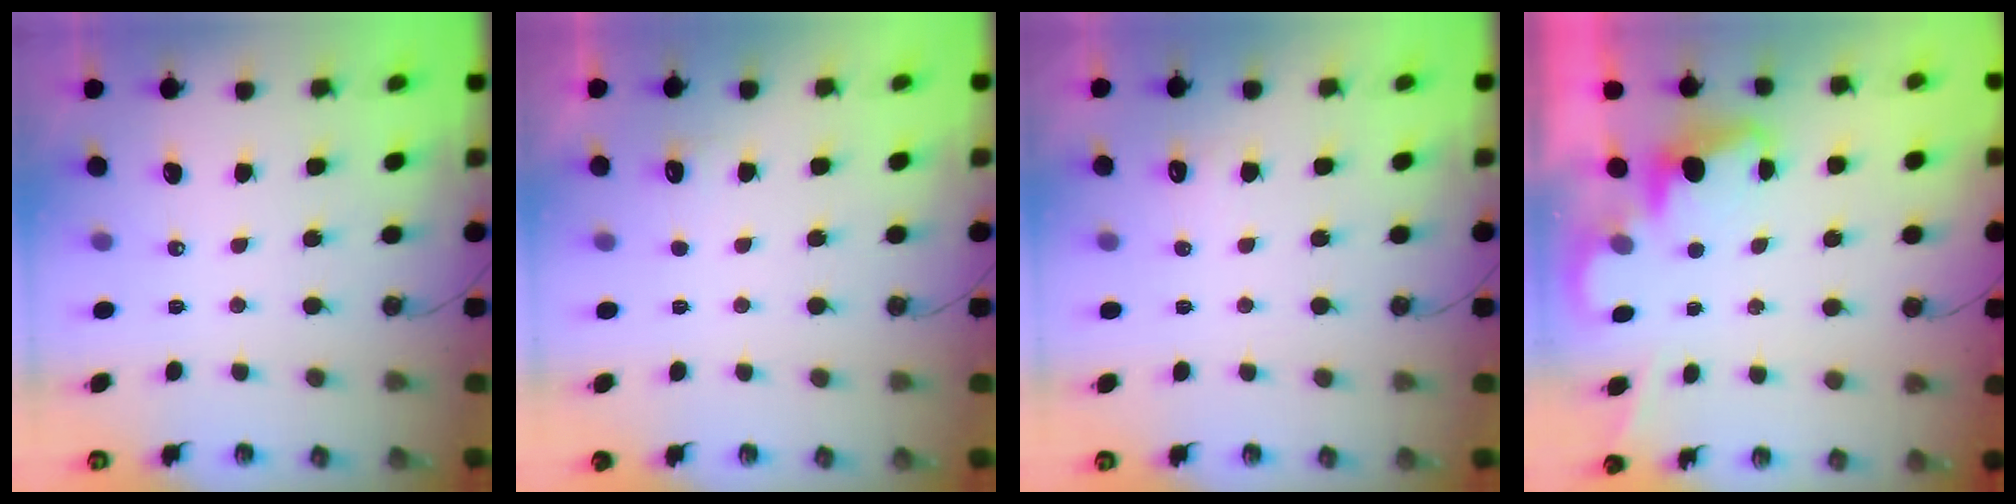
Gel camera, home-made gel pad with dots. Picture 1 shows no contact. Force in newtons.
{"total": 3.8, "press": 3.7, "slide": 1.1}
{"total": 2.9, "press": 2.7, "slide": 1.0}
{"total": 2.3, "press": 2.3, "slide": 0.5}